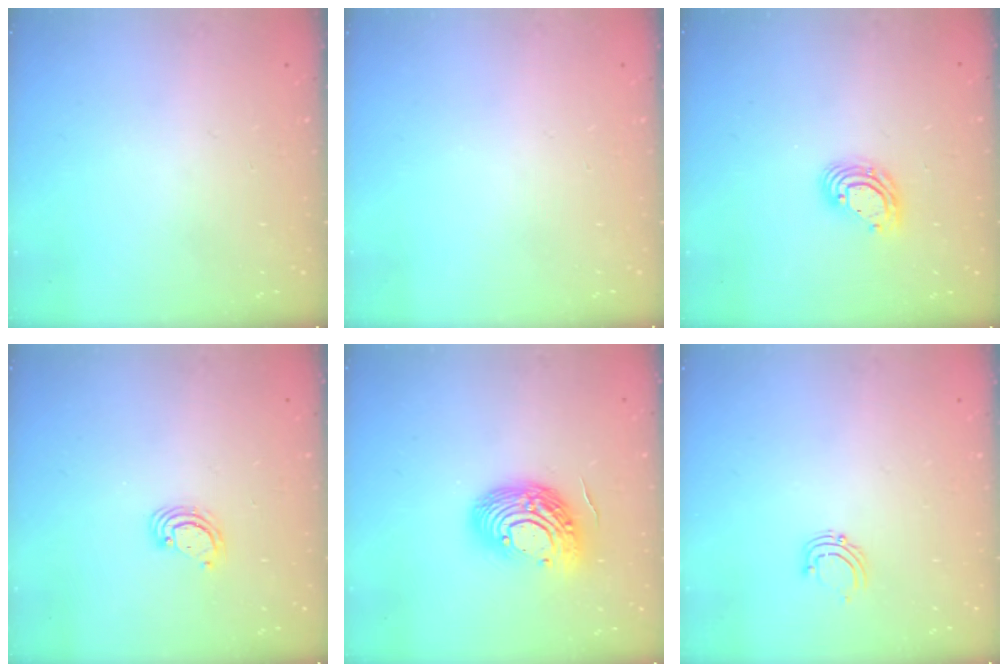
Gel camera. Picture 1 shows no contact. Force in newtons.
{"total": 0.0}
{"total": 8.7, "press": 8.6, "slide": 1.4}
{"total": 2.4, "press": 2.4, "slide": 0.2}
{"total": 14.4, "press": 14.3, "slide": 1.4}
{"total": 4.1, "press": 4.0, "slide": 0.4}